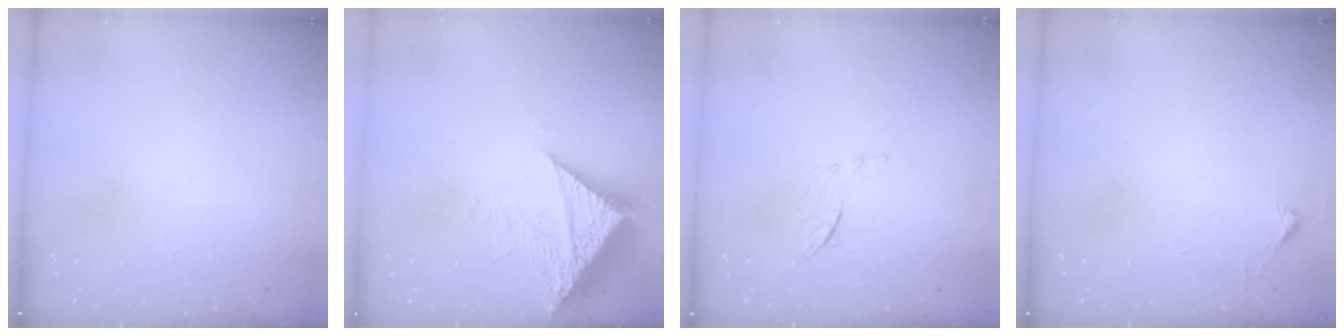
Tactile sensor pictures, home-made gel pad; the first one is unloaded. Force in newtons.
{"total": 9.4, "press": 9.4, "slide": 1.0}
{"total": 6.2, "press": 6.1, "slide": 1.0}
{"total": 2.3, "press": 2.3, "slide": 0.2}